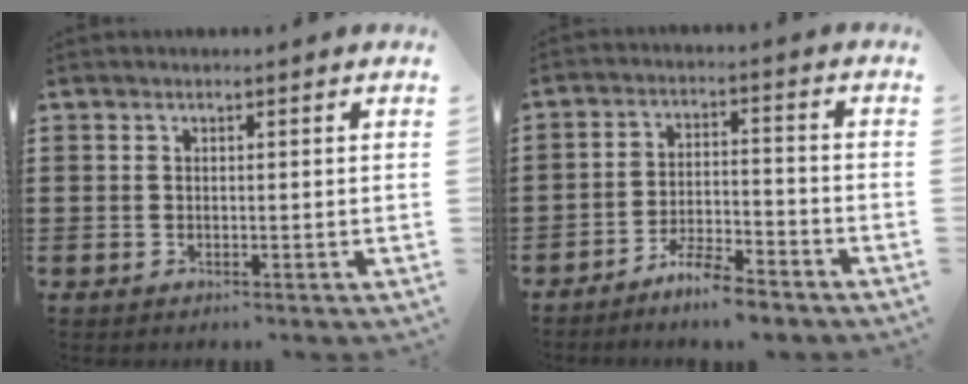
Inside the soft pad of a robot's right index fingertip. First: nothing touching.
{"total": 5.7, "force": [-5.3, 0.4, 2.0], "torque": [-0.046, 0.000, -0.105]}